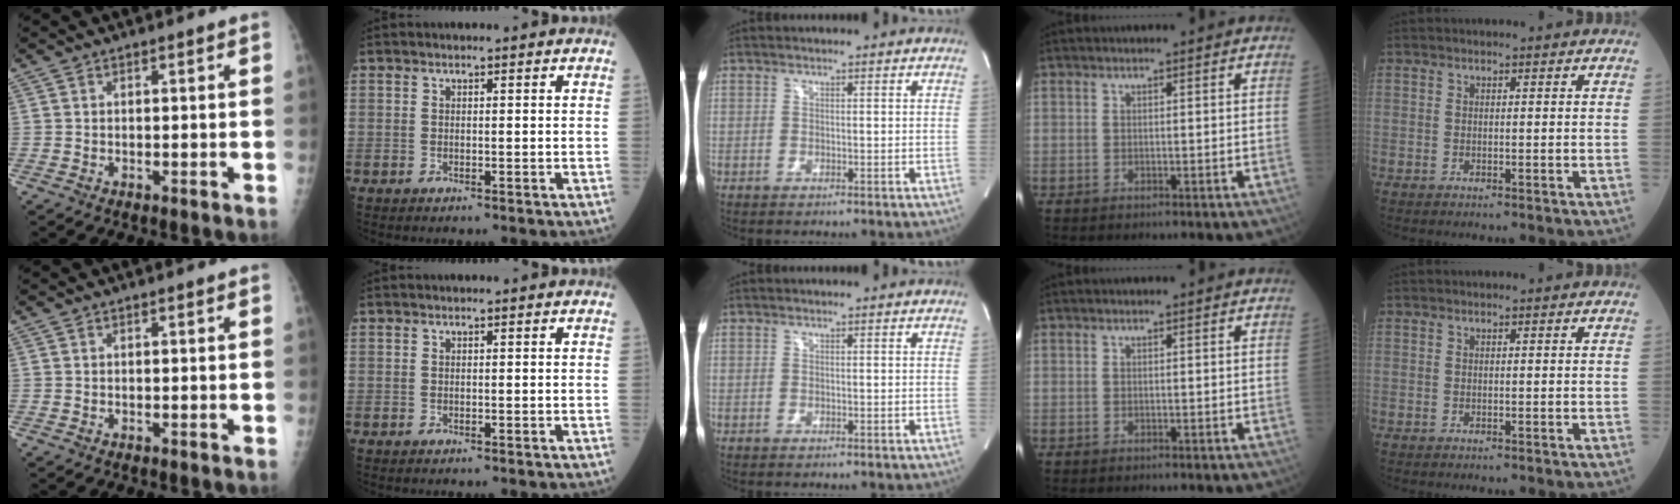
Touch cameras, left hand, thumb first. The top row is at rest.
{}